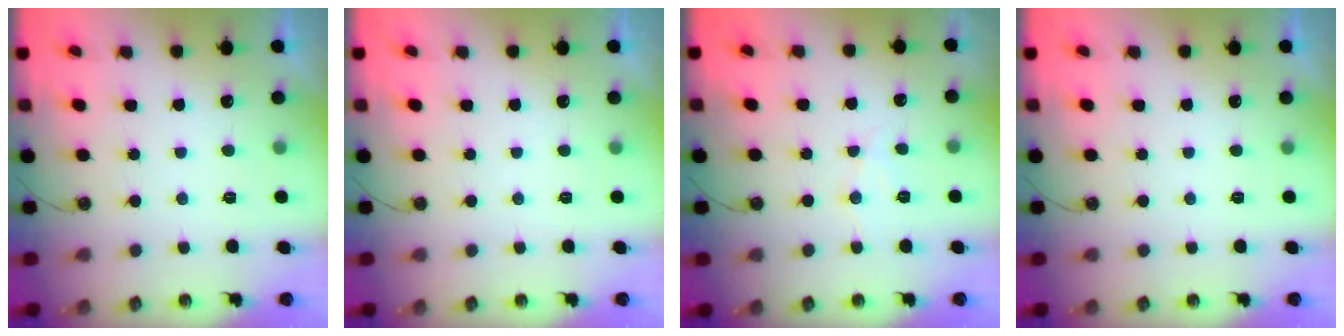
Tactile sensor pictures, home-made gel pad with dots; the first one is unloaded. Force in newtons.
{"total": 0.0}
{"total": 7.6, "press": 7.5, "slide": 0.8}
{"total": 0.0}